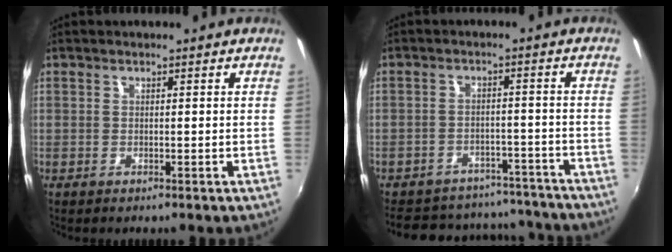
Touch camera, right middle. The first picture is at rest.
{"total": 20.8, "force": [-18.1, 8.0, 6.5], "torque": [-0.138, 0.037, -0.218]}